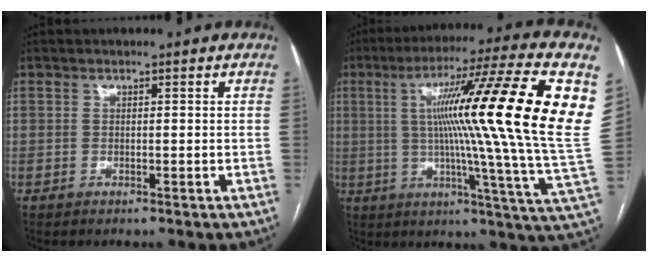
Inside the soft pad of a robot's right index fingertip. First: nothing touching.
{"total": 27.5, "force": [5.7, -1.0, 26.9], "torque": [-0.332, 0.025, 0.075]}